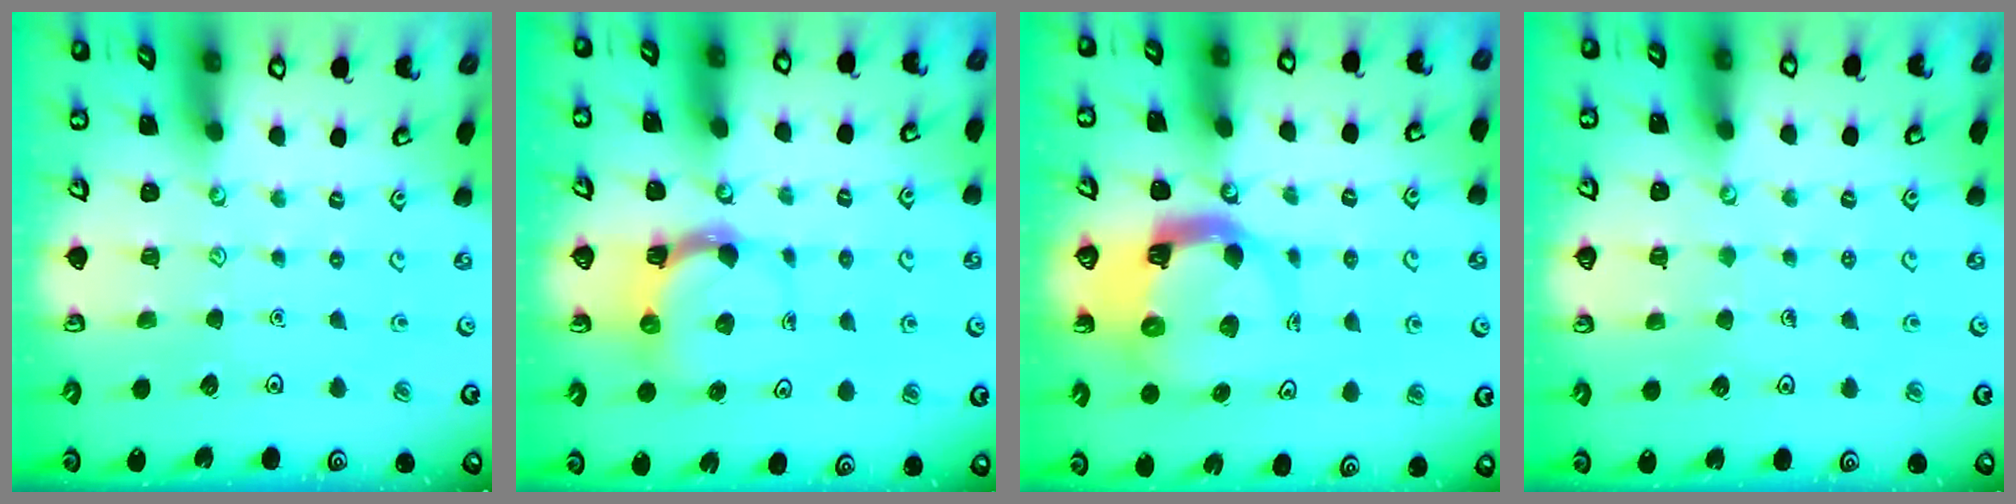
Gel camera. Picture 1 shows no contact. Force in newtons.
{"total": 4.8, "press": 4.8, "slide": 0.6}
{"total": 8.4, "press": 8.3, "slide": 1.1}
{"total": 4.6, "press": 4.6, "slide": 0.4}